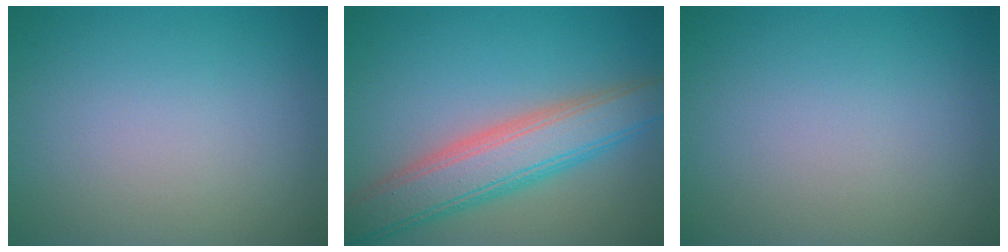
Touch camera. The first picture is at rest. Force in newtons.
{"total": 6.6, "press": 6.6, "slide": 0.2}
{"total": 0.0}